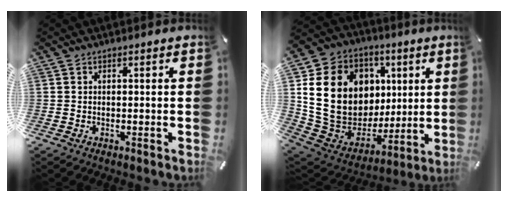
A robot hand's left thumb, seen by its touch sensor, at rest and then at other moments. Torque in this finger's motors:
{"motor_torque": [2.50, 2.51, 1.65, -1.12, 0.70]}